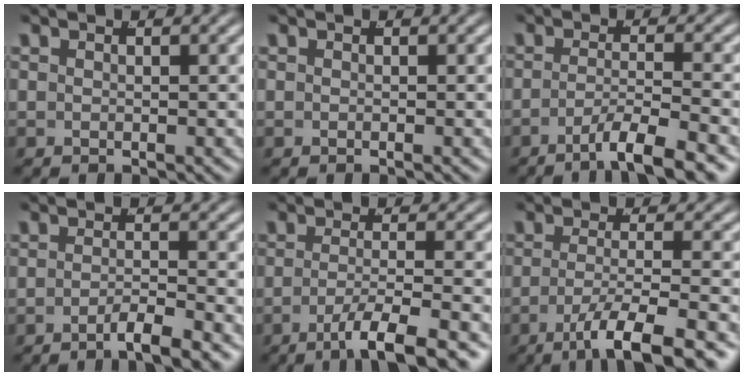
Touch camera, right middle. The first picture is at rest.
{"total": 0.0}
{"total": 5.2, "force": [-3.6, 0.5, 3.7], "torque": [-0.063, -0.018, -0.049]}
{"total": 3.1, "force": [-2.5, 0.0, 1.9], "torque": [-0.026, -0.005, -0.044]}
{"total": 6.2, "force": [-4.1, 0.8, 4.6], "torque": [-0.080, -0.023, -0.052]}
{"total": 7.5, "force": [-4.8, 1.4, 5.7], "torque": [-0.096, -0.028, -0.057]}